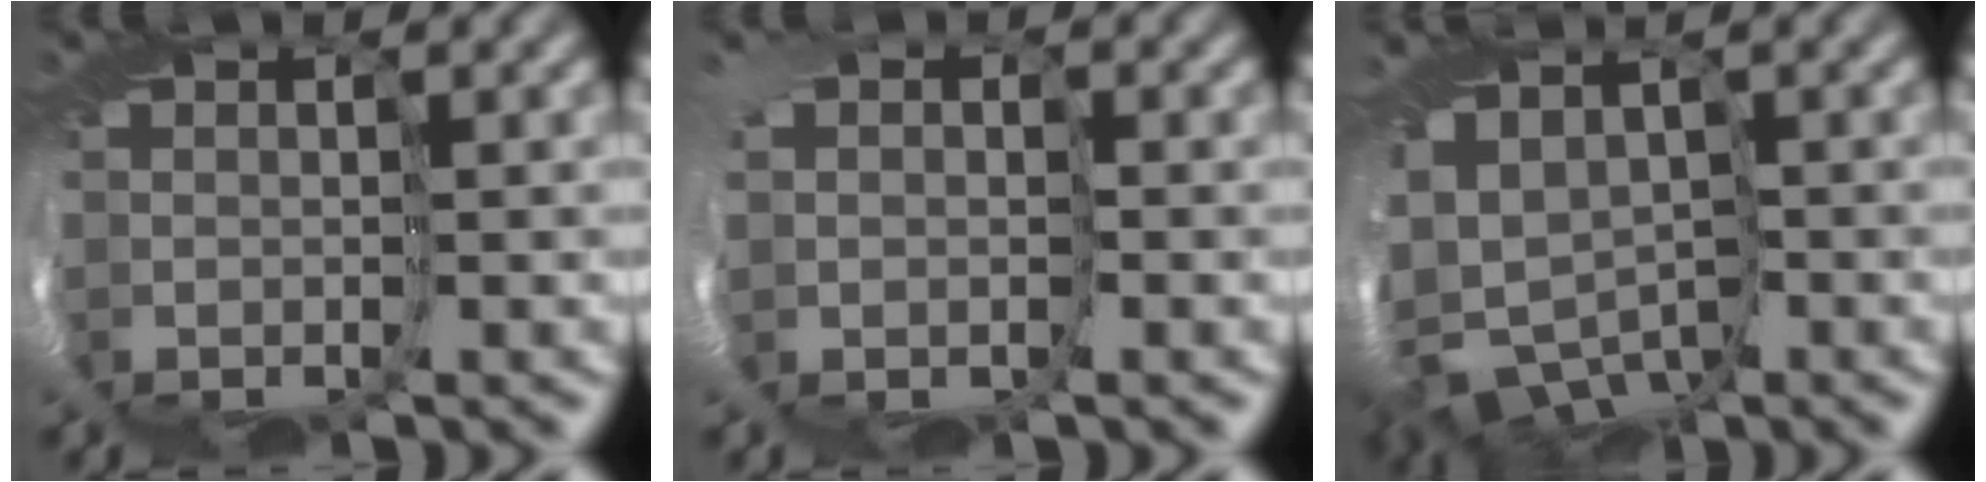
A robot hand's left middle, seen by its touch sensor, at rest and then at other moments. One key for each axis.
{"total": 2.4, "fx": 0.1, "fy": 2.3, "fz": 0.7, "tx": -0.022, "ty": -0.009, "tz": 0.002}
{"total": 5.1, "fx": -3.4, "fy": 3.2, "fz": 1.8, "tx": -0.053, "ty": -0.021, "tz": -0.067}